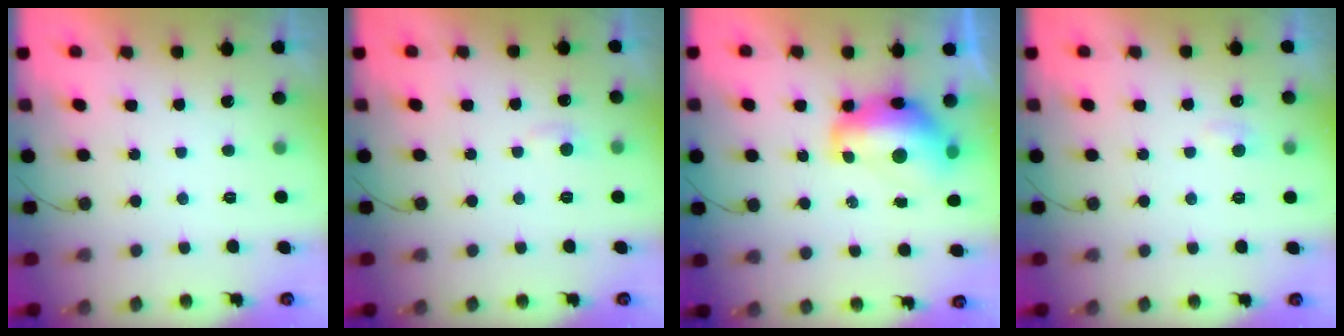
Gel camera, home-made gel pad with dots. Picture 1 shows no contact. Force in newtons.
{"total": 3.4, "press": 3.4, "slide": 0.4}
{"total": 13.6, "press": 13.5, "slide": 1.3}
{"total": 4.1, "press": 4.1, "slide": 0.5}